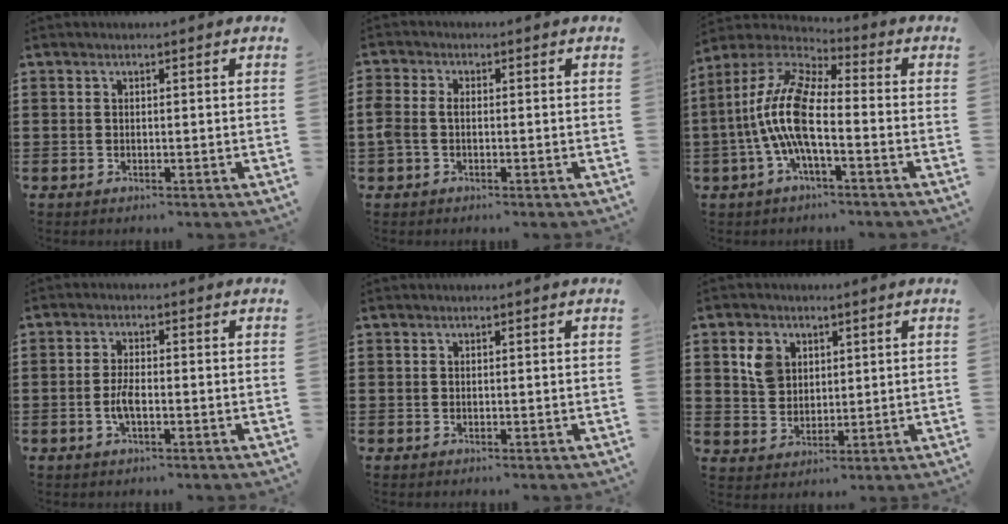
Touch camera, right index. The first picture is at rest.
{"total": 2.2, "force": [-0.4, 1.5, 1.5], "torque": [-0.047, -0.003, -0.014]}
{"total": 11.1, "force": [-1.9, 3.4, 10.4], "torque": [-0.254, -0.015, -0.046]}
{"total": 3.3, "force": [-0.9, 1.1, 2.9], "torque": [-0.068, -0.001, -0.021]}
{"total": 0.0}
{"total": 5.1, "force": [2.0, 4.2, 2.1], "torque": [-0.048, 0.012, 0.036]}